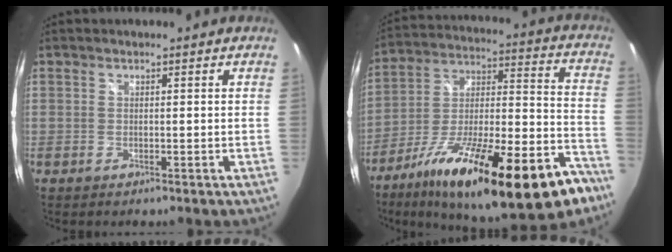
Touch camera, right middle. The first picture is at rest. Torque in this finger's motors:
{"motor_torque": [1.52, -0.62, 0.93, 0.21]}